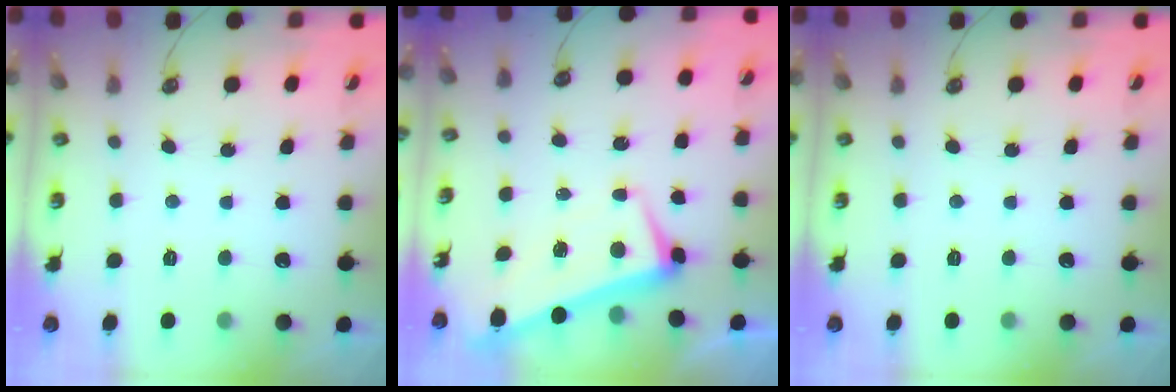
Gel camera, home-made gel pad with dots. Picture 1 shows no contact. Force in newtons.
{"total": 2.4, "press": 2.3, "slide": 0.7}
{"total": 0.0}